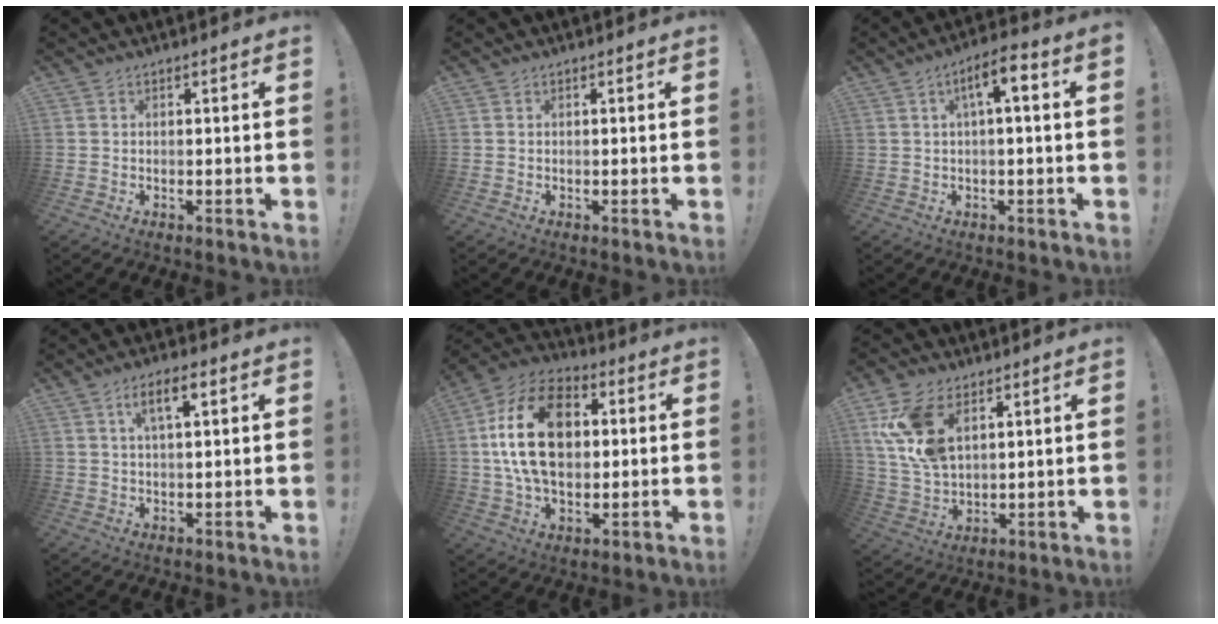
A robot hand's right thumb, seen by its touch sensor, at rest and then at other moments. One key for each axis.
{"total": 0.0}
{"total": 7.2, "fx": 1.5, "fy": 1.5, "fz": 6.9, "tx": -0.114, "ty": 0.002, "tz": 0.020}
{"total": 6.3, "fx": 2.6, "fy": 1.8, "fz": 5.4, "tx": -0.087, "ty": -0.001, "tz": 0.039}
{"total": 22.5, "fx": 2.9, "fy": 14.9, "fz": 16.6, "tx": -0.293, "ty": 0.007, "tz": 0.051}
{"total": 13.6, "fx": 6.1, "fy": 8.2, "fz": 9.0, "tx": -0.179, "ty": -0.017, "tz": 0.119}